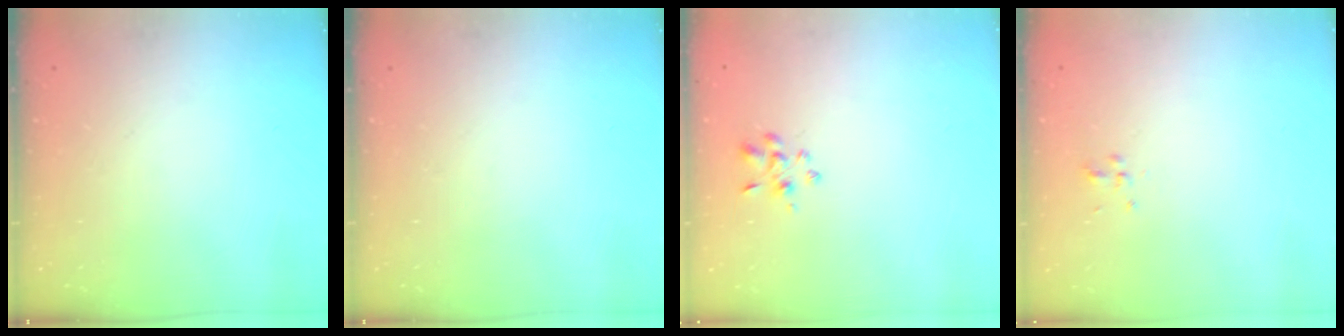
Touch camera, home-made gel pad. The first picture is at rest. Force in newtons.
{"total": 0.0}
{"total": 3.5, "press": 3.3, "slide": 1.1}
{"total": 2.0, "press": 1.8, "slide": 0.8}